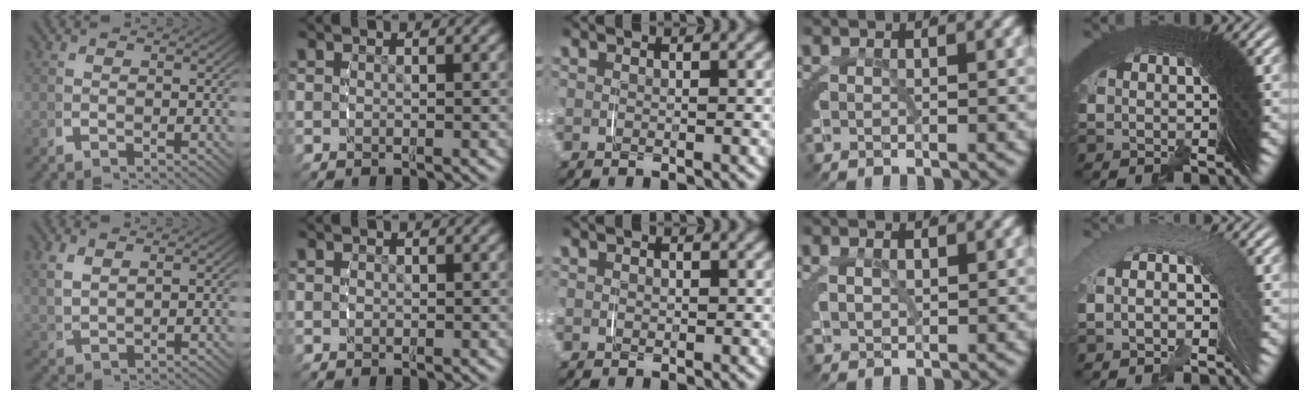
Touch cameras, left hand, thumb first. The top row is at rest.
{"thumb": {"total": 2.7, "force": [1.6, 1.3, 1.6], "torque": [-0.040, -0.002, 0.046]}, "middle": {"total": 0.5, "force": [0.1, 0.4, 0.3], "torque": [-0.006, -0.001, 0.002]}, "ring": {"total": 1.4, "force": [0.9, 0.4, 0.9], "torque": [-0.020, -0.004, 0.026]}, "little": {"total": 3.4, "force": [0.4, 1.6, 3.0], "torque": [-0.040, 0.032, -0.004]}}